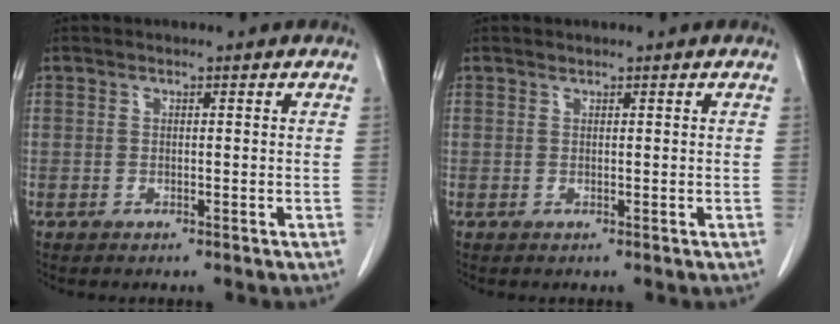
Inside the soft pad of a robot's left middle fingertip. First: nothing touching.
{"total": 0.0}